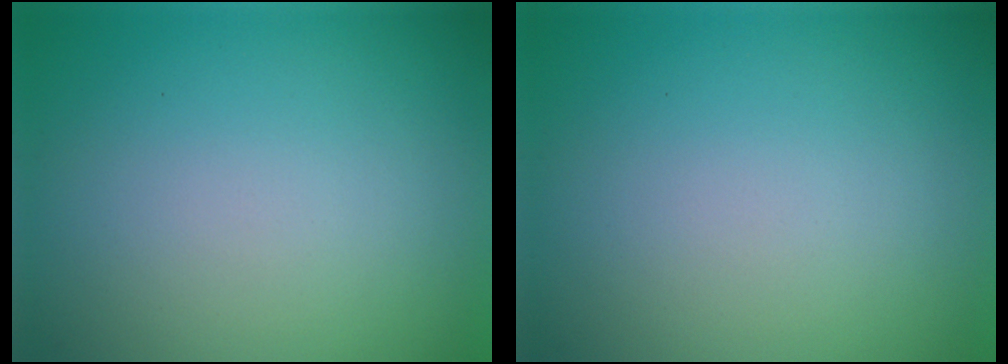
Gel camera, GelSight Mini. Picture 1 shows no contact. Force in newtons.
{"total": 0.0}